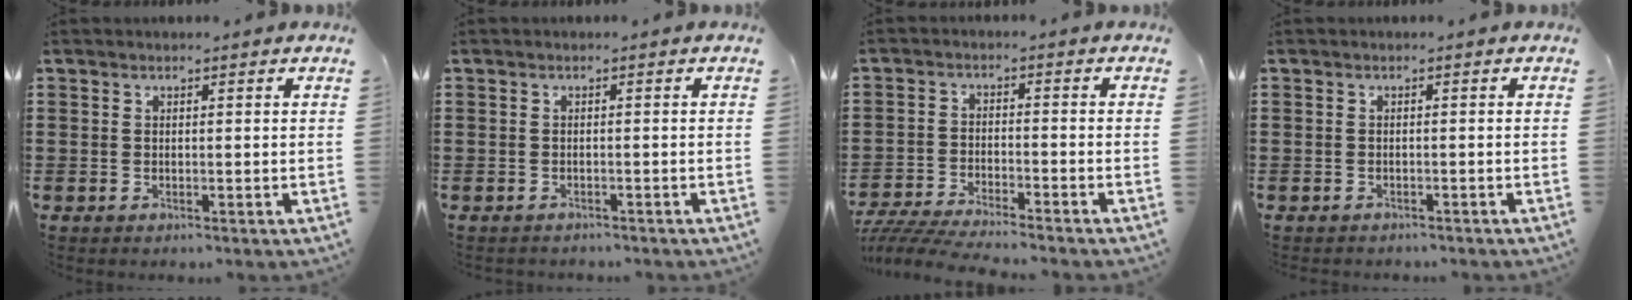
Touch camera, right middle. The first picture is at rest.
{"total": 0.8, "force": [-0.7, 0.2, -0.1], "torque": [0.000, 0.003, -0.017]}
{"total": 4.9, "force": [-4.8, 0.1, 1.1], "torque": [-0.038, -0.011, -0.101]}
{"total": 1.0, "force": [-0.9, 0.4, -0.2], "torque": [0.001, 0.005, -0.021]}